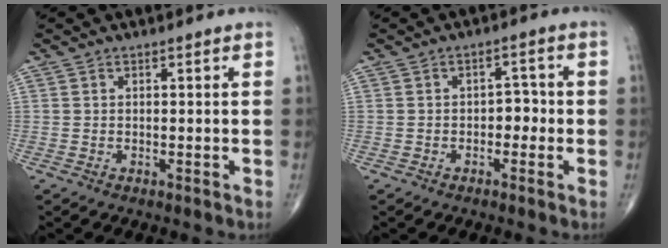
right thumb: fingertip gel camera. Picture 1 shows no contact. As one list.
[{"total": 3.0, "force": [-0.8, 2.1, 1.9], "torque": [-0.002, 0.014, -0.020]}]